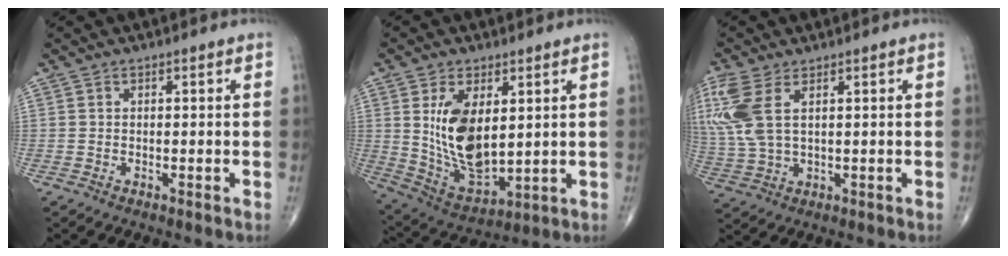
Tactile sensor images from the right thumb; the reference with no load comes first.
{"total": 14.4, "force": [2.9, 7.6, 11.9], "torque": [-0.202, -0.022, 0.074]}
{"total": 11.0, "force": [3.7, 5.4, 8.8], "torque": [-0.234, 0.005, 0.087]}